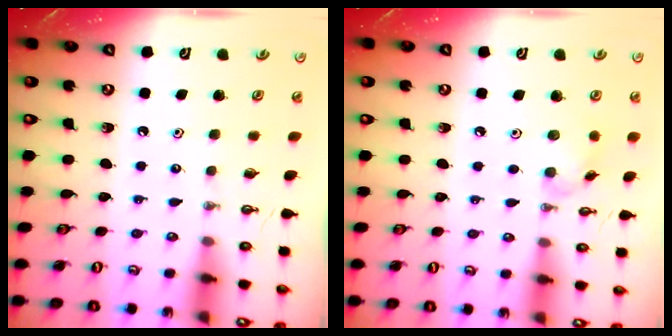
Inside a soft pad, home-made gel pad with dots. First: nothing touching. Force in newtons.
{"total": 5.9, "press": 5.8, "slide": 1.2}